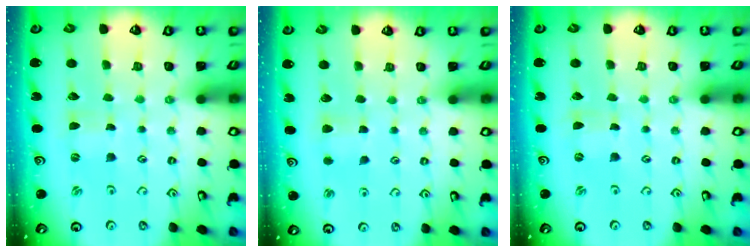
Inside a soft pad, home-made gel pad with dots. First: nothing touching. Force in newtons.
{"total": 3.9, "press": 3.8, "slide": 0.7}
{"total": 0.0}